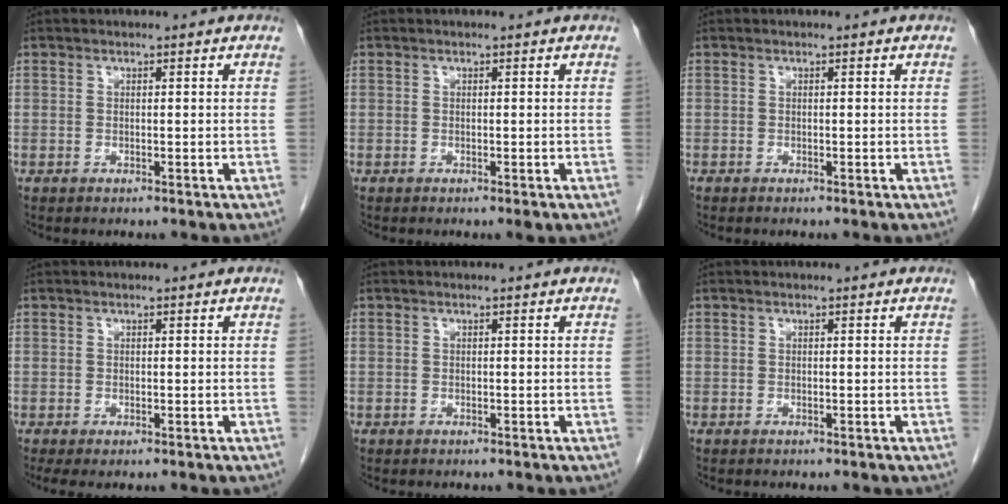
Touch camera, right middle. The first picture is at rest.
{"total": 0.6, "force": [-0.4, 0.2, 0.5], "torque": [-0.004, -0.001, -0.003]}
{"total": 0.0}
{"total": 1.7, "force": [-0.9, 0.7, 1.2], "torque": [-0.019, -0.006, -0.010]}
{"total": 0.0}
{"total": 0.0}